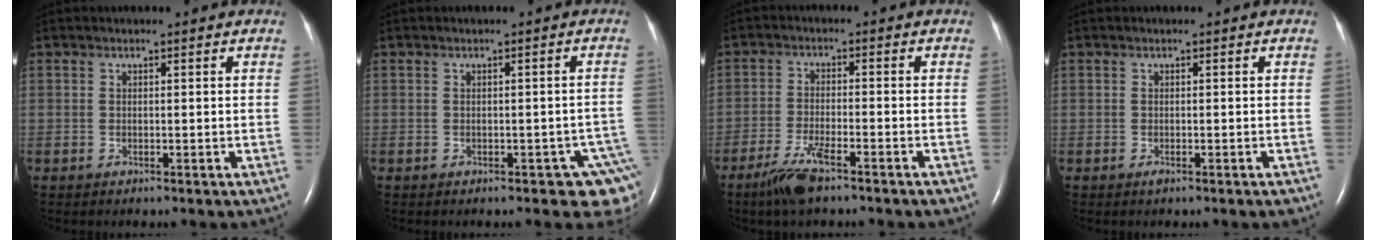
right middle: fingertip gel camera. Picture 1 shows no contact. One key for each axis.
{"total": 4.8, "fx": -2.7, "fy": 2.1, "fz": 3.3, "tx": -0.012, "ty": 0.014, "tz": -0.030}
{"total": 5.9, "fx": -4.2, "fy": 0.6, "fz": 4.1, "tx": -0.093, "ty": -0.011, "tz": -0.078}
{"total": 1.0, "fx": -0.7, "fy": 0.0, "fz": 0.7, "tx": -0.013, "ty": -0.002, "tz": -0.010}